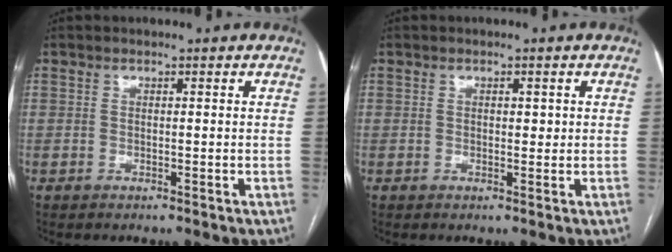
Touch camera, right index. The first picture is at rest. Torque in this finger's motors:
{"motor_torque": [0.01, 0.13, -0.06, 0.00]}